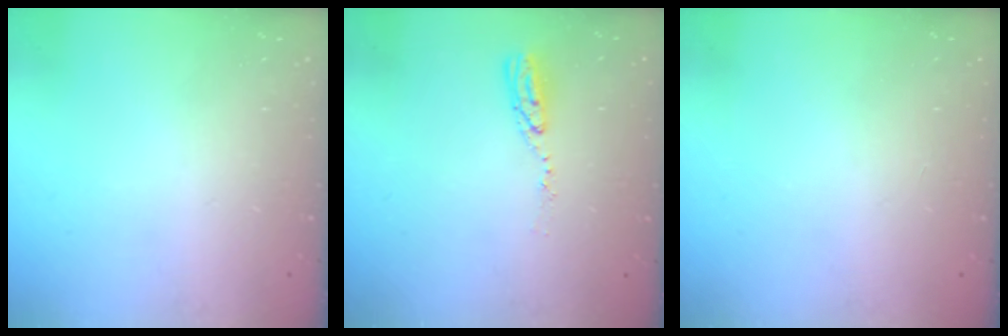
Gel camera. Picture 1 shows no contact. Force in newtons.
{"total": 5.1, "press": 5.1, "slide": 0.3}
{"total": 0.0}